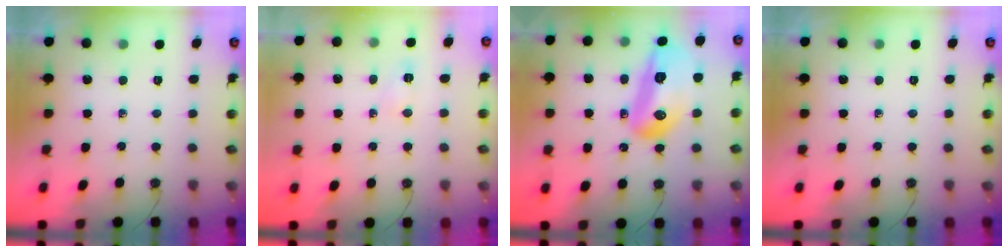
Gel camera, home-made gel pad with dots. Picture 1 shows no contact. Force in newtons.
{"total": 3.0, "press": 2.8, "slide": 1.1}
{"total": 18.4, "press": 17.5, "slide": 5.6}
{"total": 0.0}